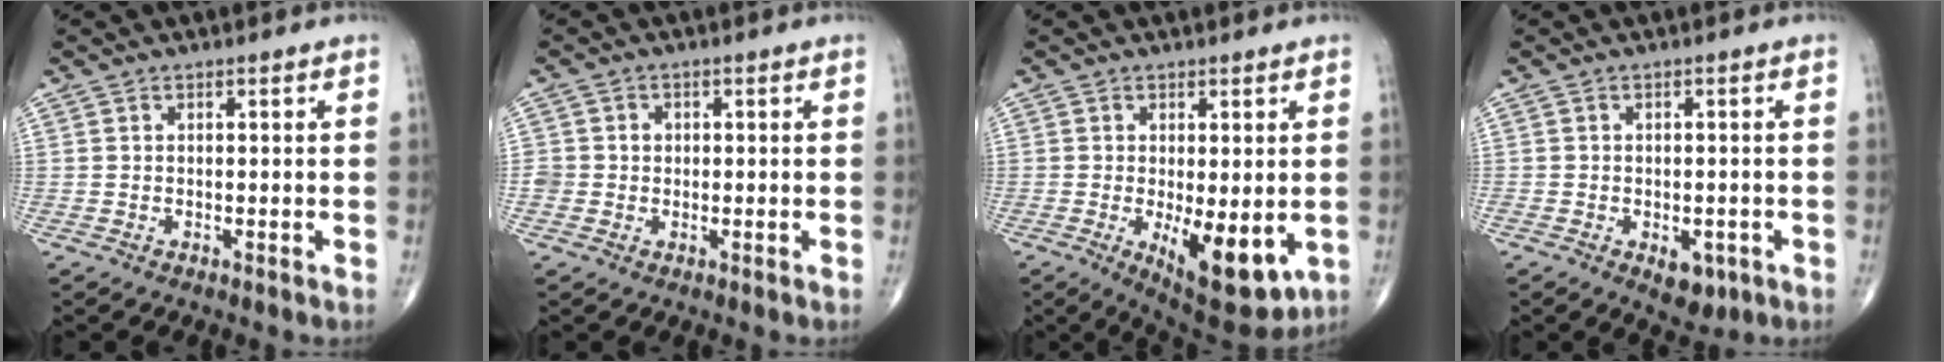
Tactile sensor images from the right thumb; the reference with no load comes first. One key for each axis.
{"total": 2.7, "fx": 0.1, "fy": 2.7, "fz": 0.5, "tx": 0.013, "ty": 0.007, "tz": 0.001}
{"total": 11.6, "fx": -2.6, "fy": 4.7, "fz": 10.3, "tx": -0.137, "ty": -0.025, "tz": -0.023}
{"total": 4.8, "fx": -1.9, "fy": 2.8, "fz": 3.3, "tx": -0.029, "ty": 0.008, "tz": -0.016}